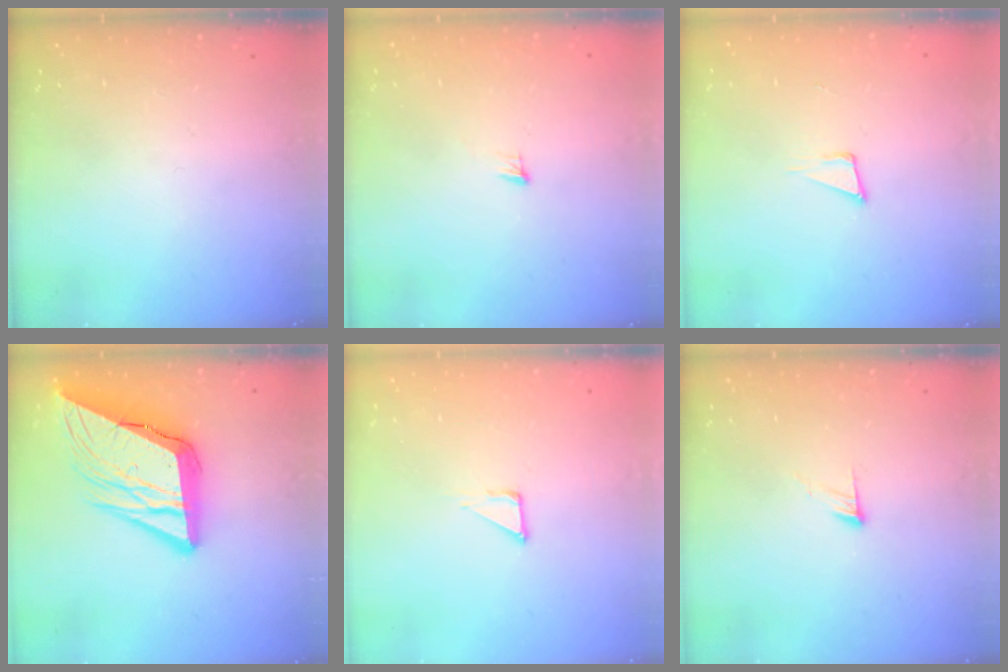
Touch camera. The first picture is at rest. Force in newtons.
{"total": 3.9, "press": 3.8, "slide": 0.9}
{"total": 5.1, "press": 3.8, "slide": 3.3}
{"total": 18.2, "press": 18.0, "slide": 2.6}
{"total": 3.6, "press": 3.6, "slide": 0.2}
{"total": 4.5, "press": 4.5, "slide": 0.4}